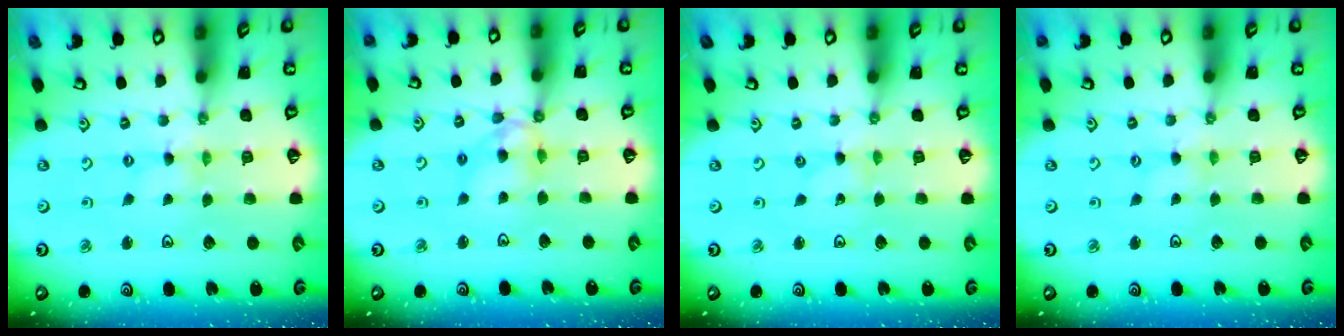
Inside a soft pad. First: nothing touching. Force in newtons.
{"total": 9.3, "press": 9.3, "slide": 0.7}
{"total": 0.0}
{"total": 0.0}